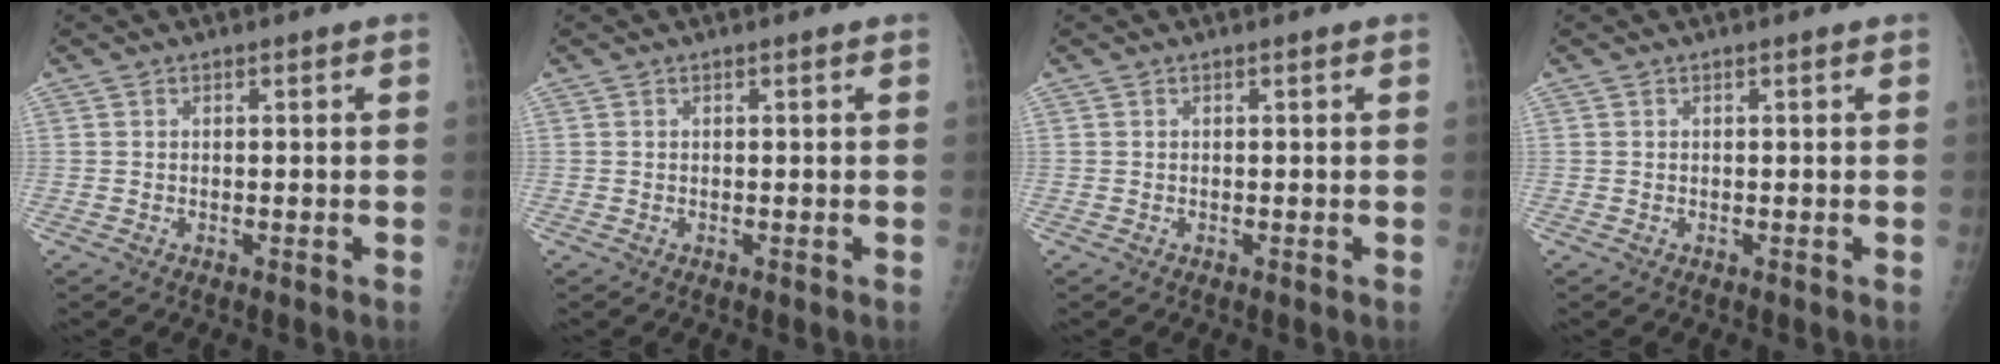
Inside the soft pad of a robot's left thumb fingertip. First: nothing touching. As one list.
[{"total": 0.0}, {"total": 0.0}, {"total": 0.0}]